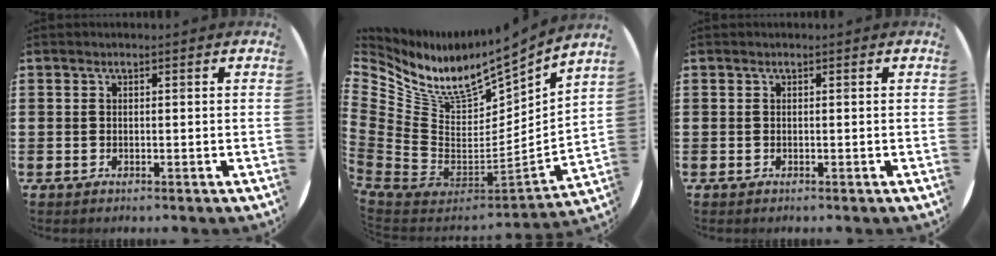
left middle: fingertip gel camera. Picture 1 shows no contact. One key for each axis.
{"total": 8.6, "fx": 6.3, "fy": 3.8, "fz": 4.4, "tx": -0.116, "ty": -0.071, "tz": 0.108}
{"total": 0.0}